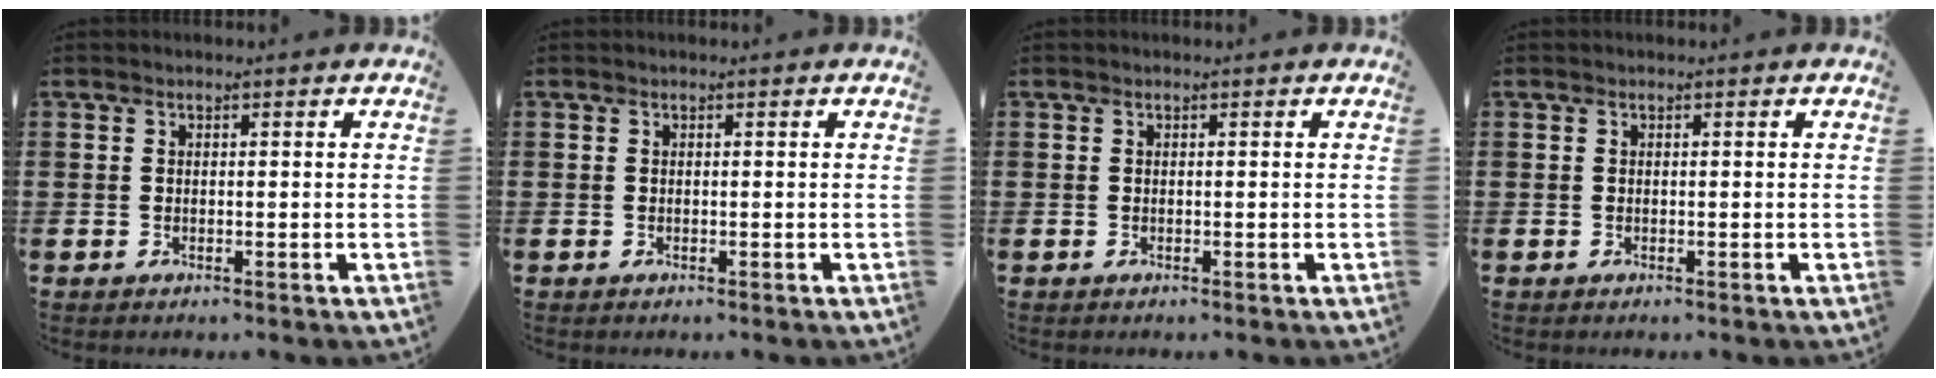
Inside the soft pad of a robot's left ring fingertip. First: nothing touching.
{"total": 0.0}
{"total": 0.0}
{"total": 0.0}